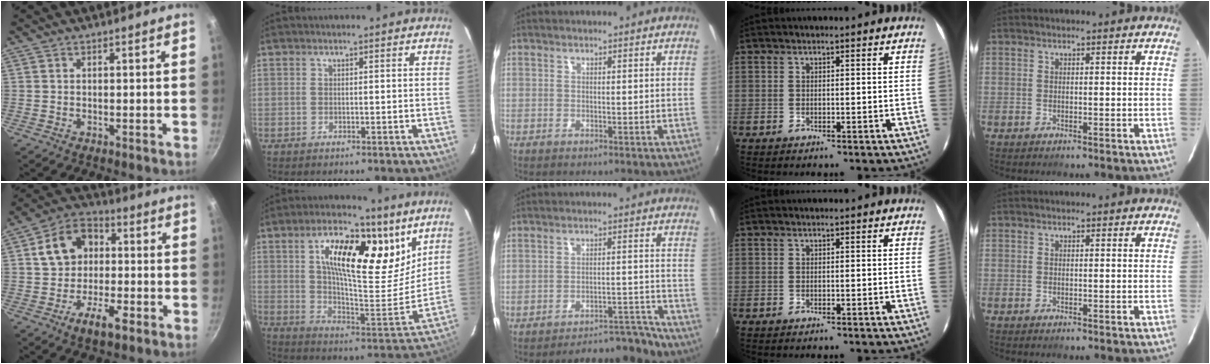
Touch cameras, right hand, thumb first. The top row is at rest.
{"thumb": {"total": 12.5, "force": [-1.9, 8.9, 8.5], "torque": [-0.113, 0.037, -0.048]}, "index": {"total": 21.6, "force": [11.0, 8.0, 16.8], "torque": [-0.267, 0.013, 0.183]}, "middle": {"total": 10.1, "force": [-9.8, 1.5, 2.0], "torque": [-0.036, 0.024, -0.124]}}